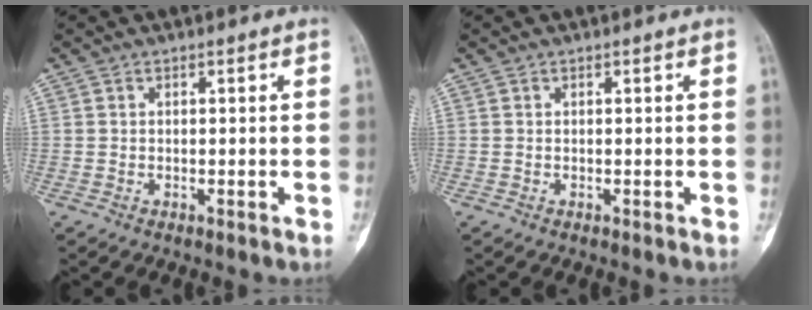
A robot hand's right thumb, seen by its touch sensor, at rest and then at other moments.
{"total": 0.0}